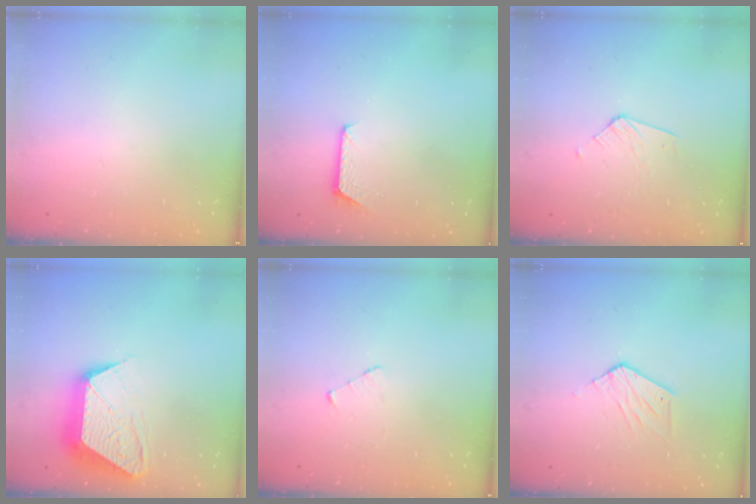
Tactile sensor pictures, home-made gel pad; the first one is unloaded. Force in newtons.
{"total": 5.7, "press": 5.7, "slide": 0.6}
{"total": 3.5, "press": 3.5, "slide": 0.4}
{"total": 14.0, "press": 14.0, "slide": 0.9}
{"total": 2.7, "press": 2.7, "slide": 0.3}
{"total": 6.2, "press": 6.2, "slide": 0.5}